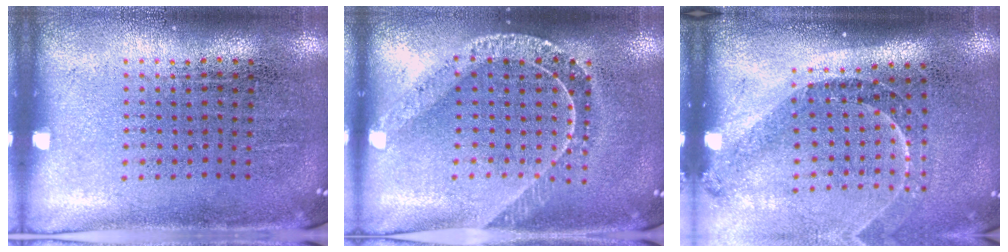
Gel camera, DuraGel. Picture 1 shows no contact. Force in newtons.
{"total": 1.8, "press": 1.5, "slide": 0.9}
{"total": 1.4, "press": 1.3, "slide": 0.7}